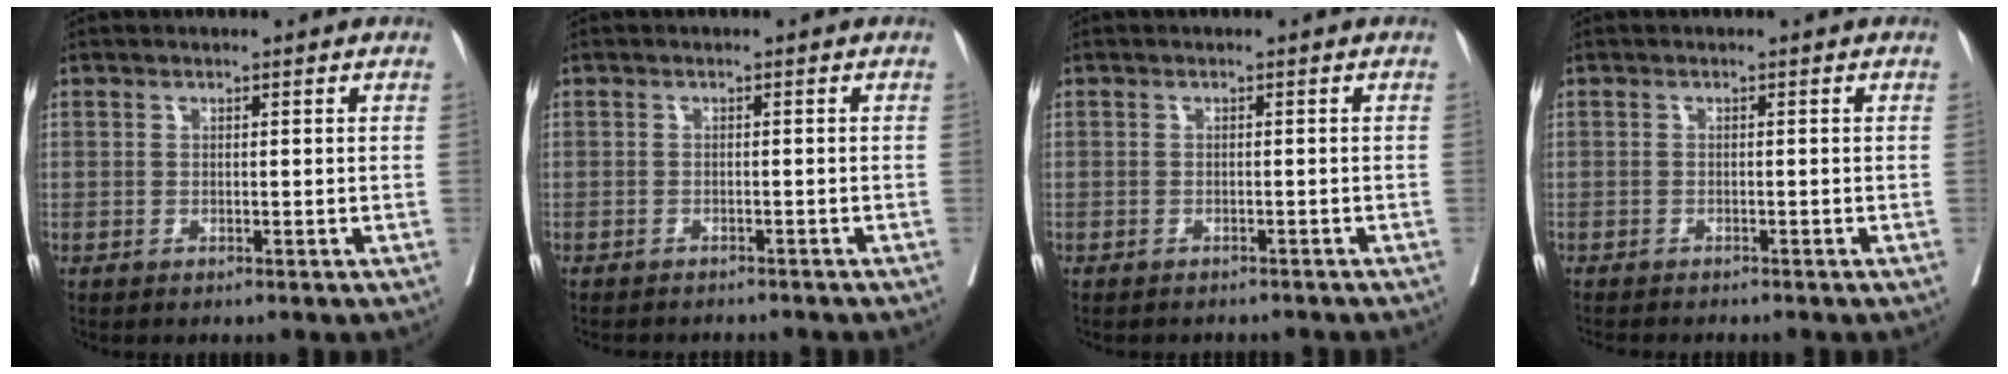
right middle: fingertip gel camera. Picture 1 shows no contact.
{"total": 7.0, "force": [-6.4, 1.6, 2.2], "torque": [-0.022, -0.003, -0.078]}
{"total": 5.9, "force": [-5.4, 1.7, 1.7], "torque": [-0.017, -0.001, -0.062]}
{"total": 5.3, "force": [-4.7, 0.9, 2.2], "torque": [-0.027, -0.008, -0.066]}